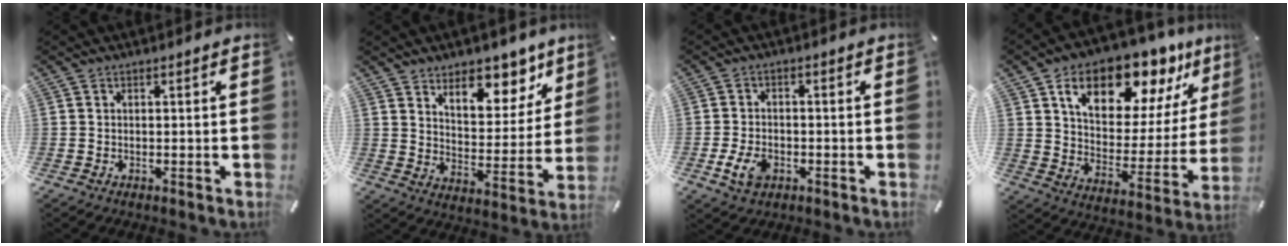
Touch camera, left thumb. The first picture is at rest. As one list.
[{"total": 10.8, "force": [8.5, 5.7, 3.3], "torque": [-0.029, -0.086, 0.147]}, {"total": 6.0, "force": [-2.2, 4.2, 3.7], "torque": [-0.091, 0.002, -0.043]}, {"total": 18.8, "force": [12.9, 9.9, 9.3], "torque": [-0.146, -0.085, 0.219]}]